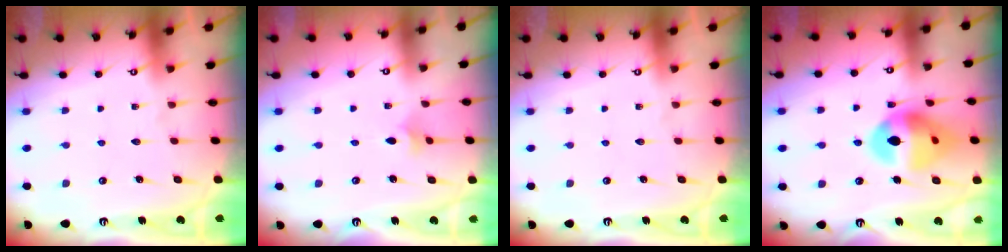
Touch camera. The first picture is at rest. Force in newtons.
{"total": 2.3, "press": 2.2, "slide": 0.6}
{"total": 0.0}
{"total": 14.3, "press": 13.4, "slide": 5.1}